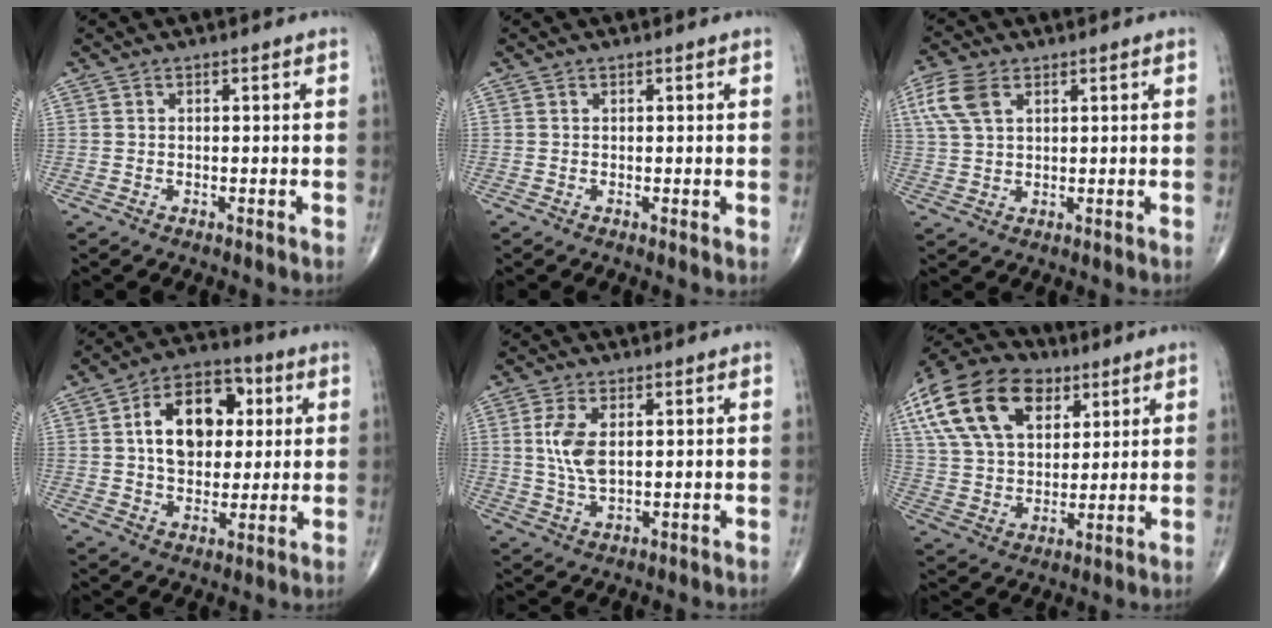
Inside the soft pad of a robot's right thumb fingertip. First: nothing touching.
{"total": 0.6, "force": [0.2, 0.1, 0.6], "torque": [-0.008, -0.002, 0.001]}
{"total": 7.3, "force": [3.1, 4.3, 5.0], "torque": [-0.113, 0.006, 0.063]}
{"total": 15.2, "force": [3.1, 10.3, 10.8], "torque": [-0.135, 0.011, 0.045]}
{"total": 6.6, "force": [1.2, 3.3, 5.6], "torque": [-0.117, -0.005, 0.027]}
{"total": 22.3, "force": [9.5, 14.0, 14.5], "torque": [-0.272, 0.004, 0.167]}